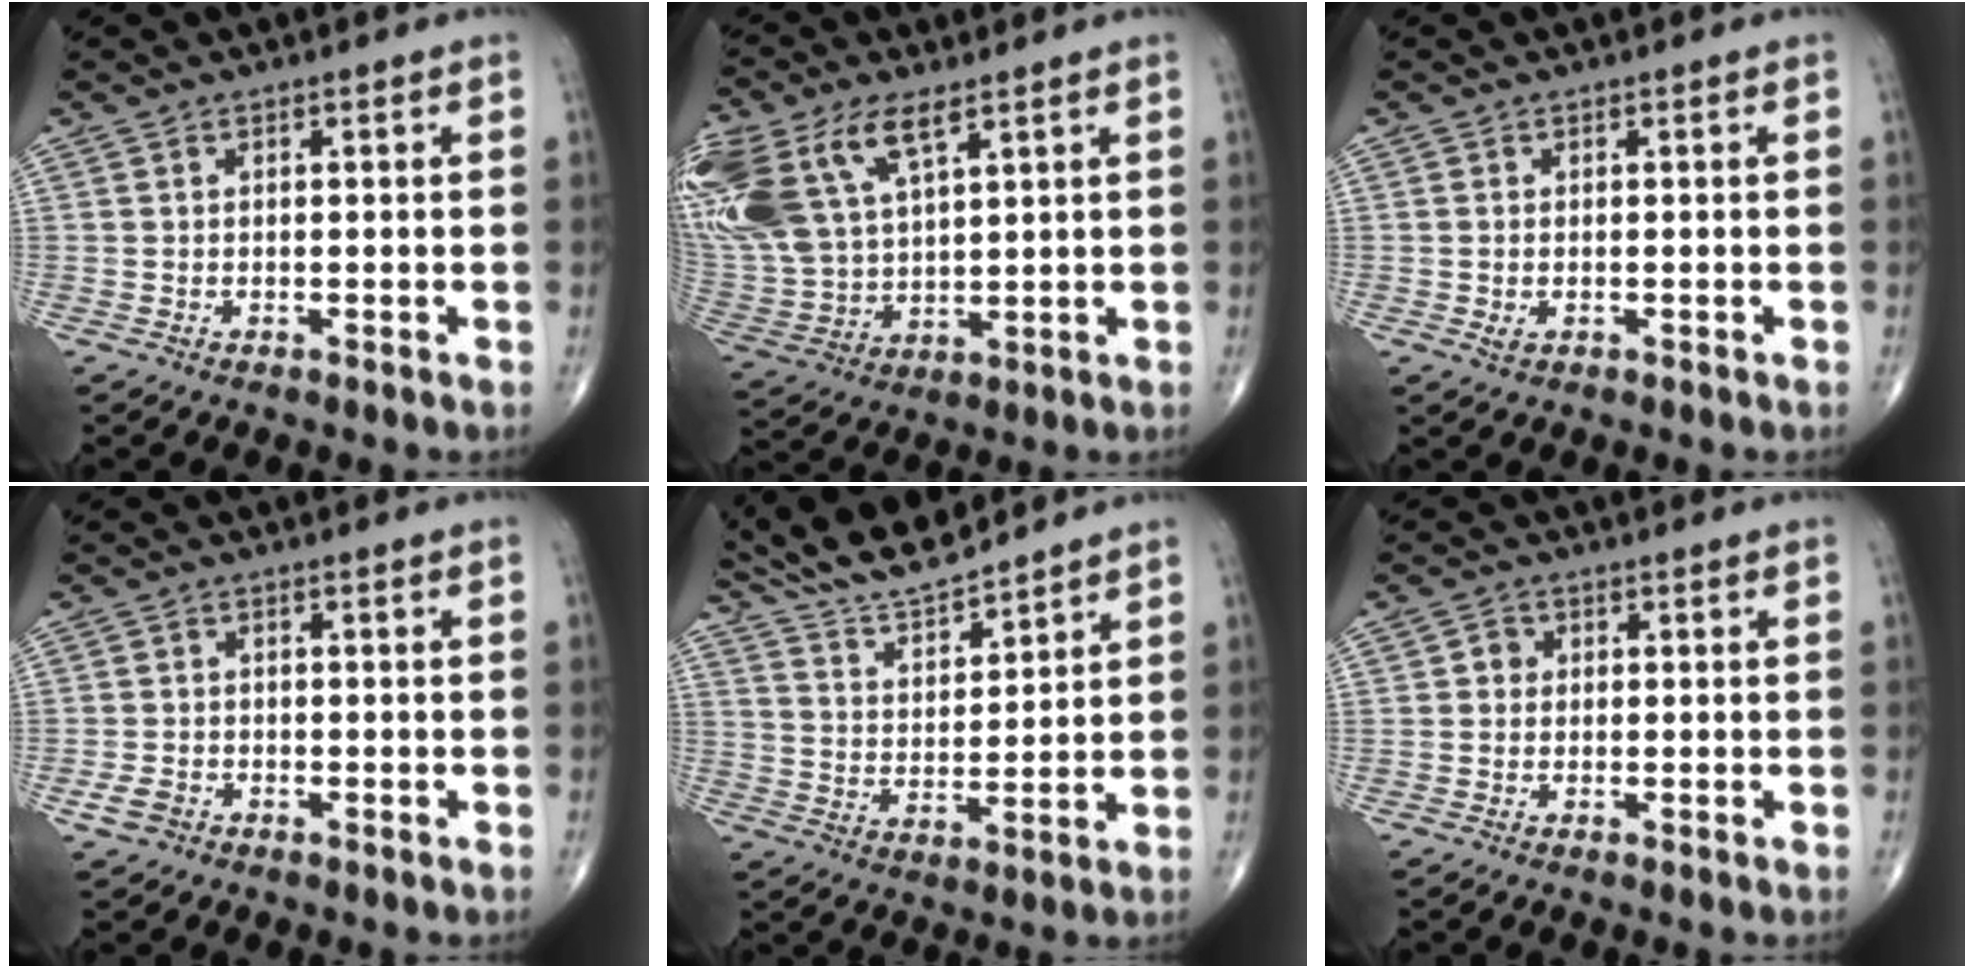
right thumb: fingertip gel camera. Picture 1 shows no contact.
{"total": 21.3, "force": [10.1, 11.1, 15.2], "torque": [-0.363, 0.000, 0.202]}
{"total": 1.4, "force": [-0.2, 0.9, 1.1], "torque": [-0.021, 0.001, 0.000]}
{"total": 2.8, "force": [-1.4, 2.0, 1.4], "torque": [-0.028, 0.007, -0.024]}
{"total": 11.6, "force": [10.6, 2.0, 4.2], "torque": [-0.064, -0.051, 0.201]}
{"total": 1.8, "force": [0.0, 1.7, 0.7], "torque": [0.001, 0.005, -0.005]}